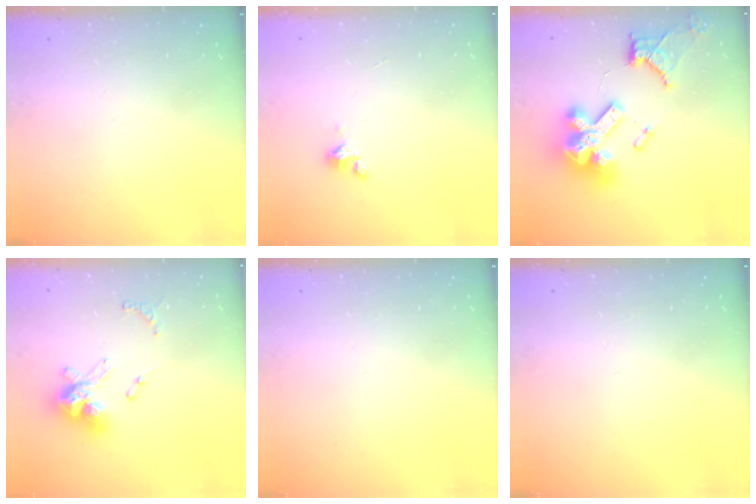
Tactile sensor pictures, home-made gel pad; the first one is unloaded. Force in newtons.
{"total": 1.8, "press": 1.7, "slide": 0.4}
{"total": 19.6, "press": 18.8, "slide": 5.5}
{"total": 13.4, "press": 13.4, "slide": 1.3}
{"total": 0.0}
{"total": 0.0}